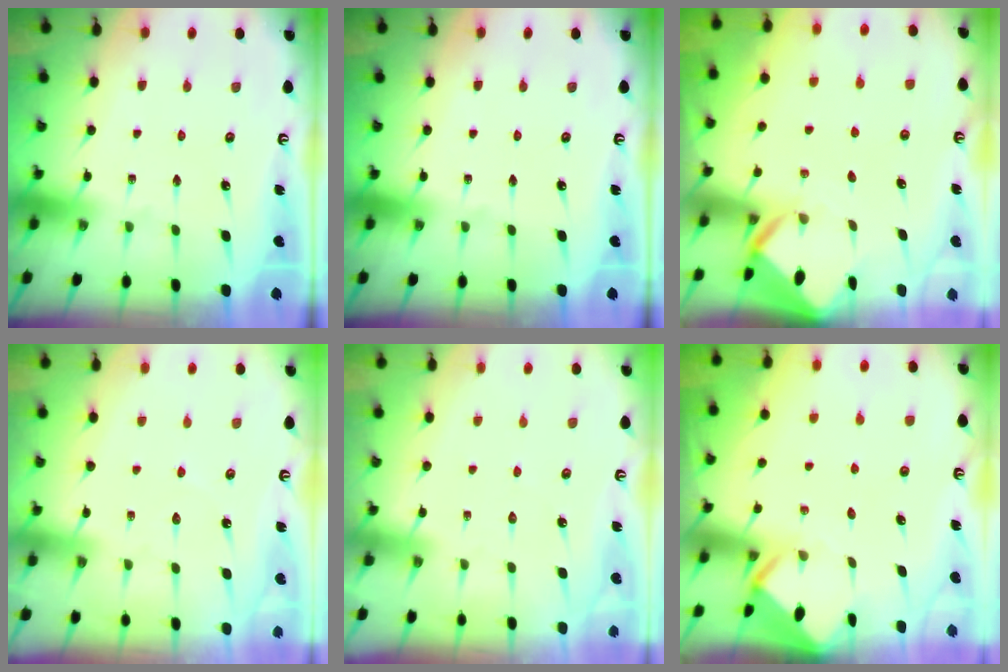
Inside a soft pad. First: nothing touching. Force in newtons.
{"total": 0.0}
{"total": 2.8, "press": 2.8, "slide": 0.1}
{"total": 3.1, "press": 3.1, "slide": 0.4}
{"total": 2.8, "press": 2.8, "slide": 0.3}
{"total": 3.4, "press": 3.4, "slide": 0.3}